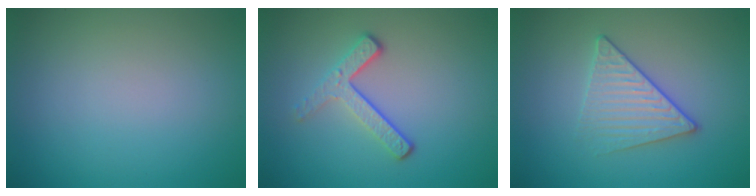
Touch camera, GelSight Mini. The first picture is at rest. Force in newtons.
{"total": 3.2, "press": 2.3, "slide": 2.2}
{"total": 2.7, "press": 2.4, "slide": 1.2}